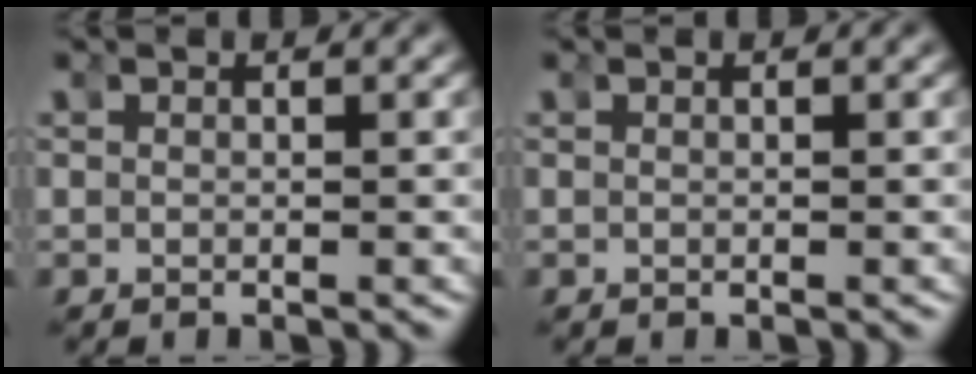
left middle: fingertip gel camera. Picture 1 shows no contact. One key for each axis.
{"total": 0.0}